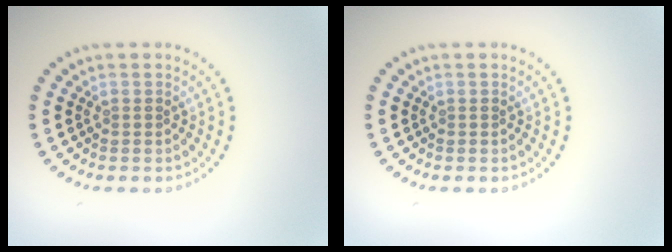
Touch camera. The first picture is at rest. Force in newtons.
{"total": 0.0}